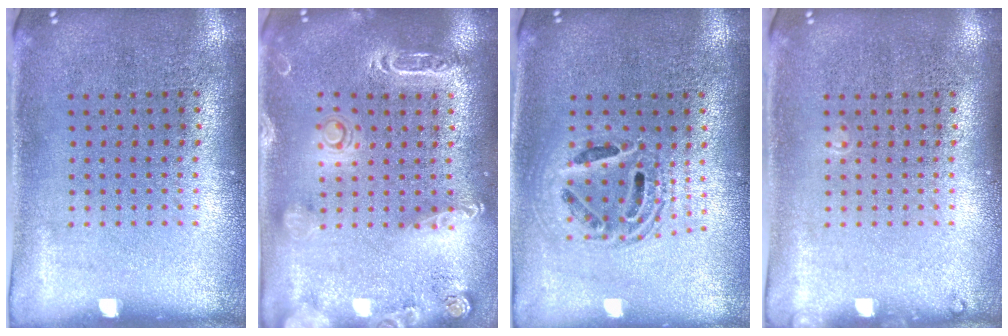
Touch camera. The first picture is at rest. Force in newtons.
{"total": 2.1, "press": 2.0, "slide": 0.6}
{"total": 1.6, "press": 1.4, "slide": 0.9}
{"total": 0.5, "press": 0.5, "slide": 0.2}